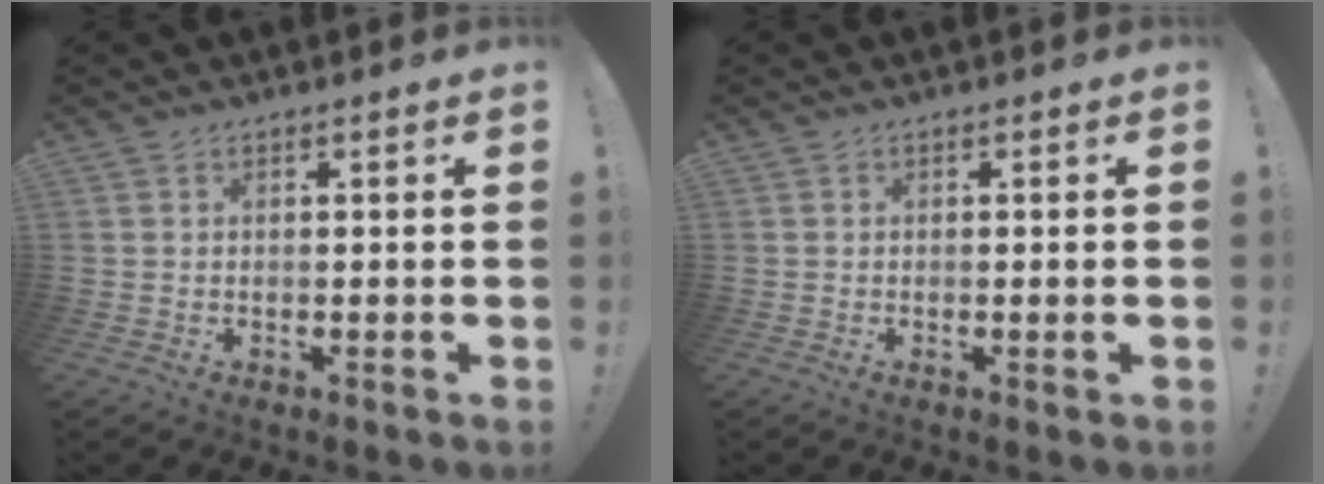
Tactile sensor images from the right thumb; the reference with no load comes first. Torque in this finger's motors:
{"motor_torque": [0.36, 0.12, -0.07, 0.13, 0.00]}